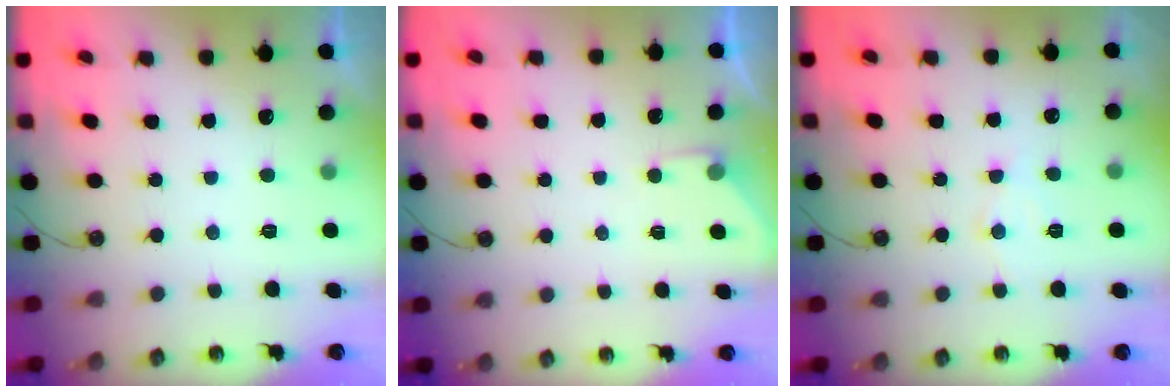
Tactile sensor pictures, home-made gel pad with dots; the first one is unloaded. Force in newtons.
{"total": 1.9, "press": 1.9, "slide": 0.3}
{"total": 5.7, "press": 5.7, "slide": 0.9}